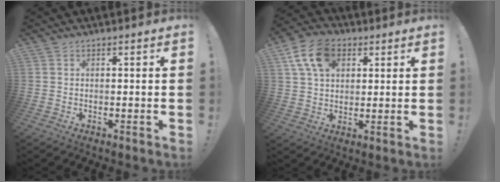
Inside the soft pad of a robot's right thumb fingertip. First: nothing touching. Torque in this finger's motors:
{"motor_torque": [1.36, 1.36, 0.02, 0.02, 0.01]}